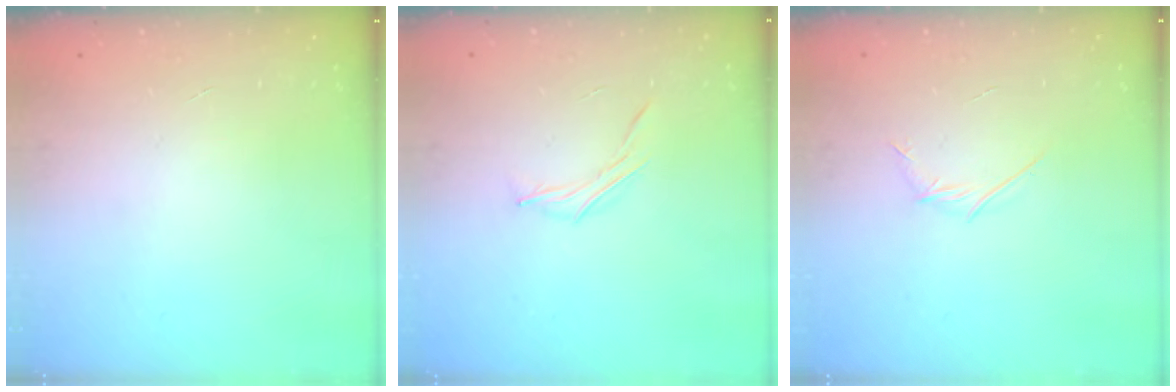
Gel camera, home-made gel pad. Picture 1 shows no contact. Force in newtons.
{"total": 3.6, "press": 3.5, "slide": 1.0}
{"total": 3.2, "press": 3.1, "slide": 0.9}